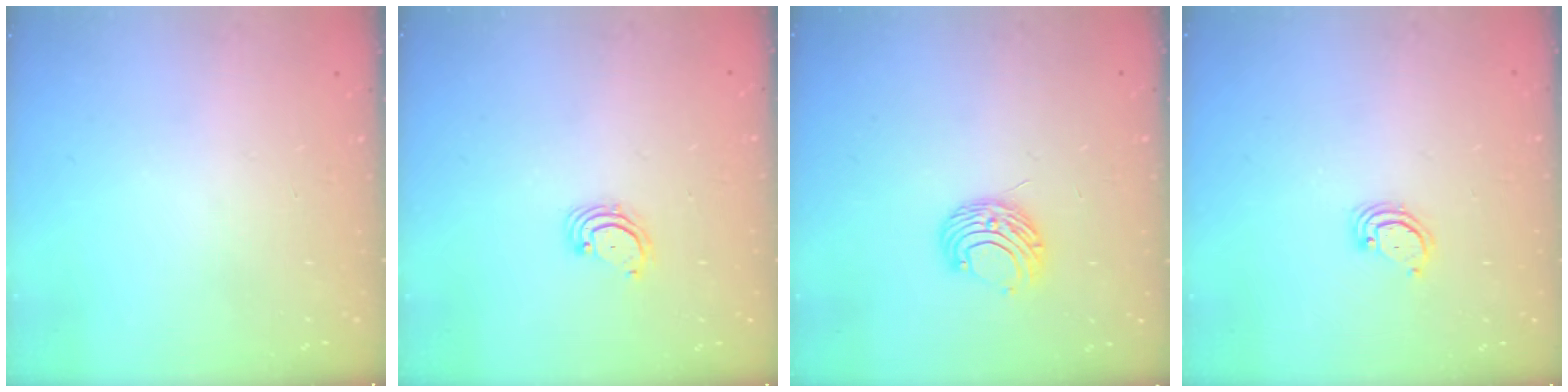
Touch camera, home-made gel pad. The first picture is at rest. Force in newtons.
{"total": 2.6, "press": 2.6, "slide": 0.3}
{"total": 8.0, "press": 7.9, "slide": 0.6}
{"total": 2.9, "press": 2.9, "slide": 0.2}